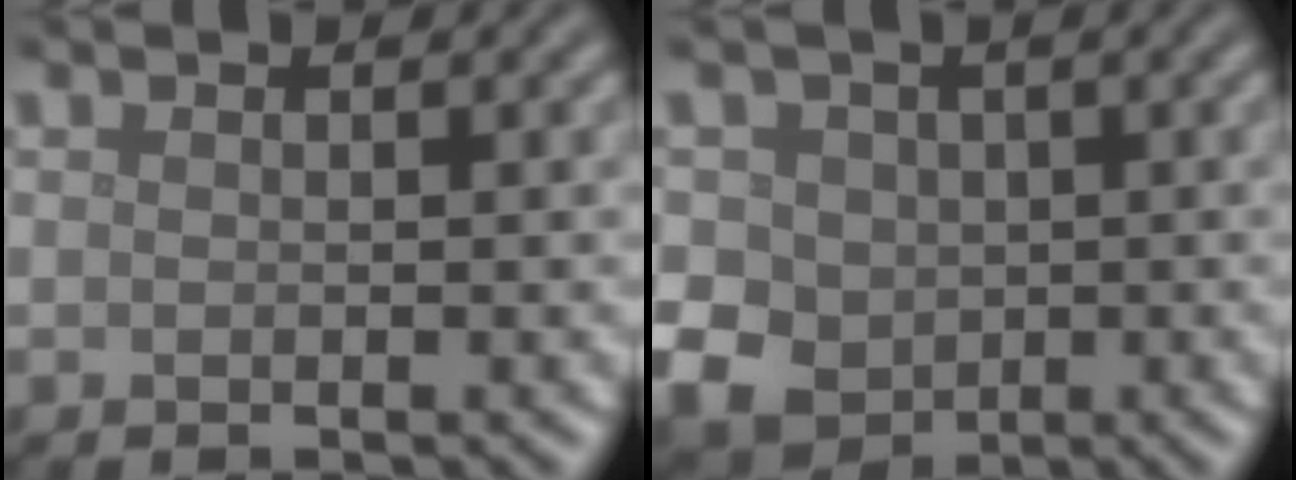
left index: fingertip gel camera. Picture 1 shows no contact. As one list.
[{"total": 9.8, "force": [-0.8, 8.8, 4.2], "torque": [-0.077, 0.008, -0.051]}]